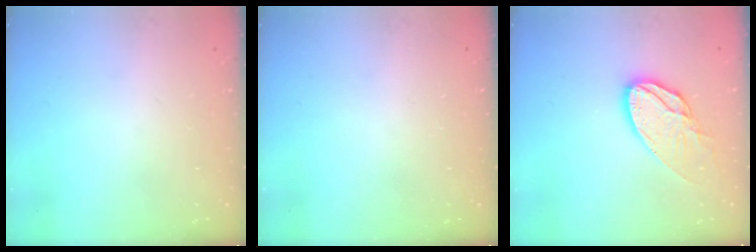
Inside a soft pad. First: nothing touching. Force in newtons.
{"total": 0.0}
{"total": 12.9, "press": 12.9, "slide": 1.0}